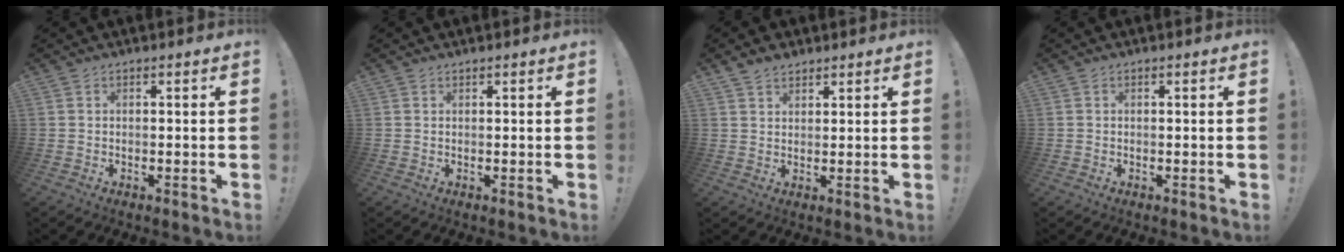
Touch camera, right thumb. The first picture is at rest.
{"total": 0.6, "force": [0.5, 0.0, -0.1], "torque": [0.010, -0.003, 0.009]}
{"total": 3.5, "force": [2.9, 1.7, 0.9], "torque": [-0.015, -0.017, 0.053]}
{"total": 0.6, "force": [0.1, 0.5, -0.3], "torque": [0.006, 0.002, 0.002]}